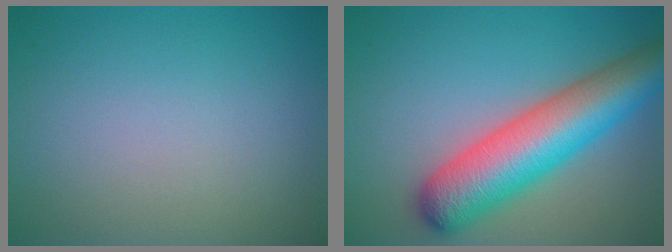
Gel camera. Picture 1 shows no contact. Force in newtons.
{"total": 9.5, "press": 9.5, "slide": 0.4}